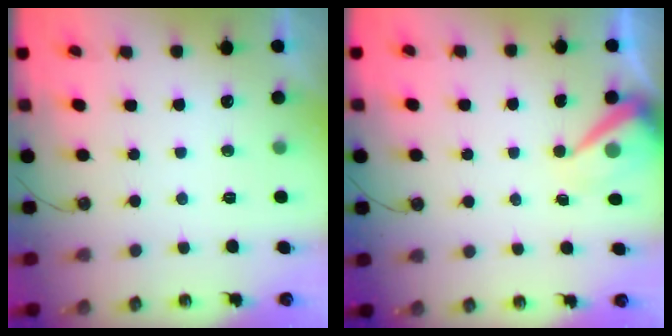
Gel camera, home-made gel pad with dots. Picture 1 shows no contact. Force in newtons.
{"total": 7.8, "press": 7.7, "slide": 0.6}